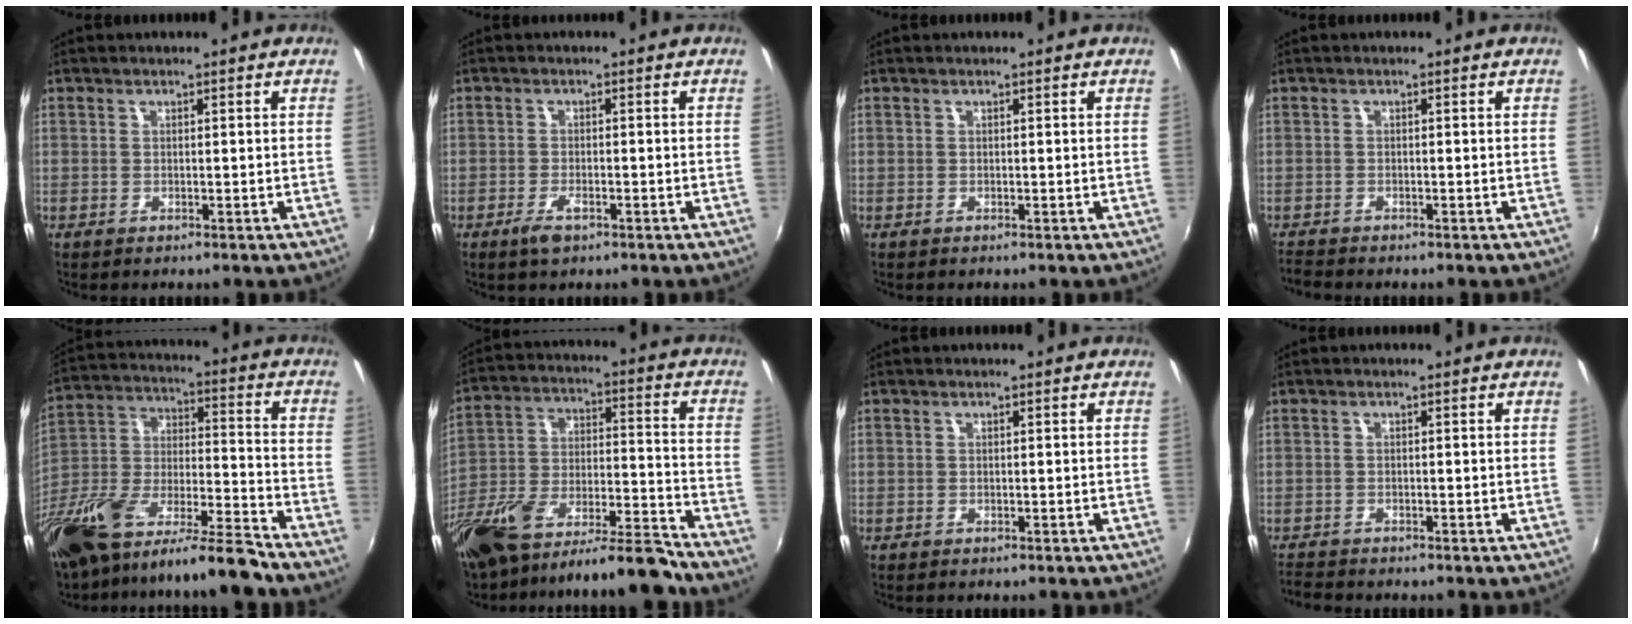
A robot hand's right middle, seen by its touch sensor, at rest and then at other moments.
{"total": 3.3, "force": [-2.0, 1.2, 2.3], "torque": [-0.053, -0.006, -0.039]}
{"total": 0.0}
{"total": 2.1, "force": [-2.1, 0.2, 0.3], "torque": [-0.014, -0.014, -0.045]}
{"total": 20.5, "force": [-15.6, 3.8, 12.8], "torque": [-0.249, -0.025, -0.286]}
{"total": 18.2, "force": [-14.3, 4.4, 10.3], "torque": [-0.196, -0.021, -0.239]}
{"total": 0.0}
{"total": 2.5, "force": [-2.5, 0.3, 0.4], "torque": [-0.020, -0.015, -0.052]}